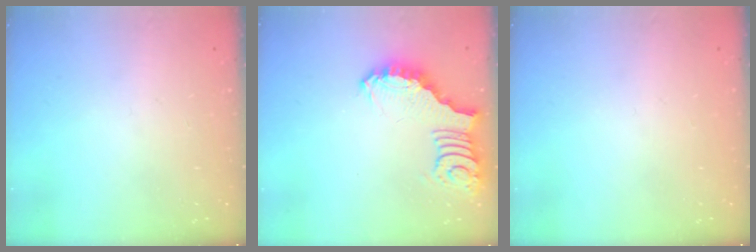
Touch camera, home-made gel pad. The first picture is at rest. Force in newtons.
{"total": 3.3, "press": 3.2, "slide": 0.7}
{"total": 1.4, "press": 1.4, "slide": 0.1}